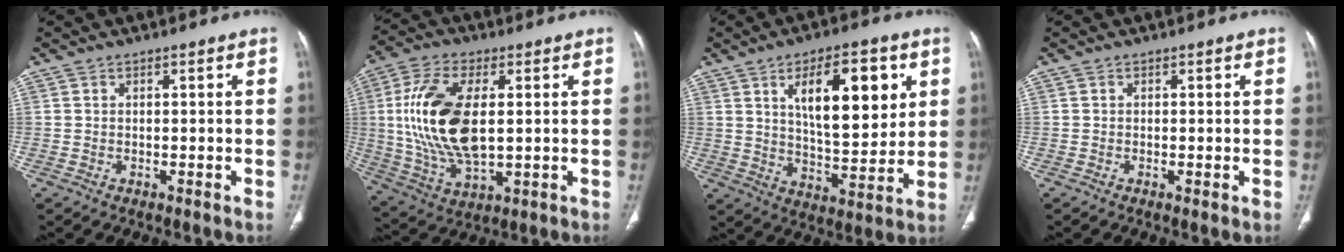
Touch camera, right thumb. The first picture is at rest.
{"total": 18.1, "force": [2.0, 9.0, 15.5], "torque": [-0.318, -0.009, 0.043]}
{"total": 16.9, "force": [6.1, 7.0, 14.1], "torque": [-0.175, -0.033, 0.103]}
{"total": 0.6, "force": [-0.1, 0.2, 0.6], "torque": [-0.014, -0.003, -0.003]}